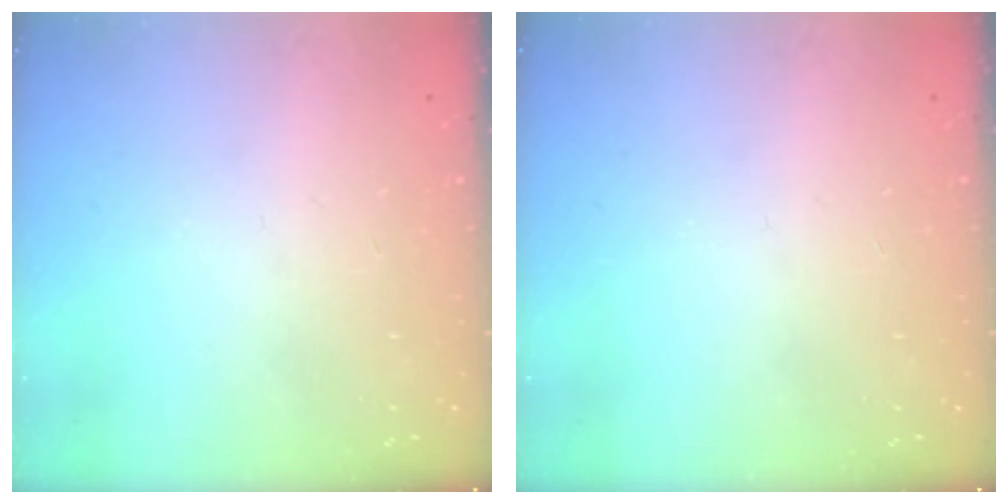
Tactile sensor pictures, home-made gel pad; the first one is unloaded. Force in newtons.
{"total": 0.0}